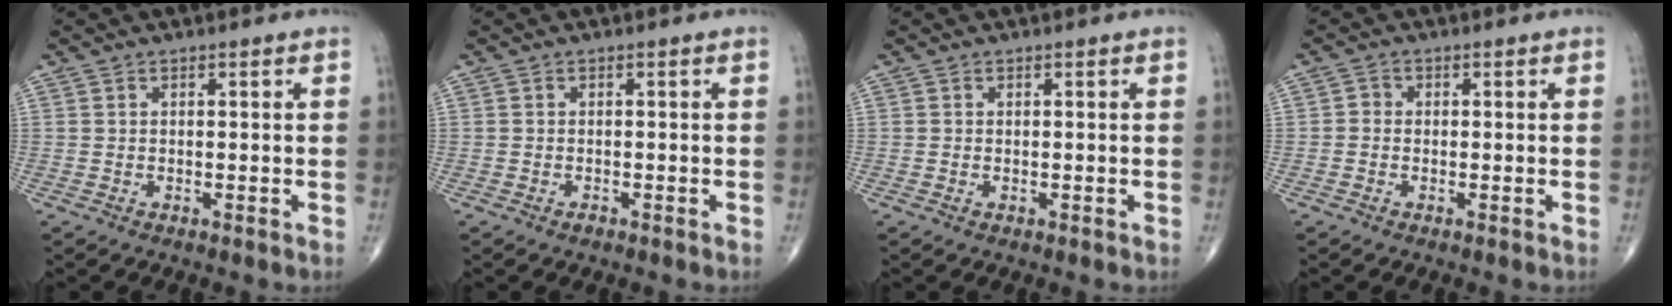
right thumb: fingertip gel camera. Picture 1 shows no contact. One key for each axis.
{"total": 0.6, "fx": -0.5, "fy": 0.3, "fz": 0.2, "tx": -0.001, "ty": 0.003, "tz": -0.010}
{"total": 0.0}
{"total": 1.3, "fx": -0.3, "fy": 1.2, "fz": 0.6, "tx": 0.000, "ty": 0.004, "tz": -0.011}